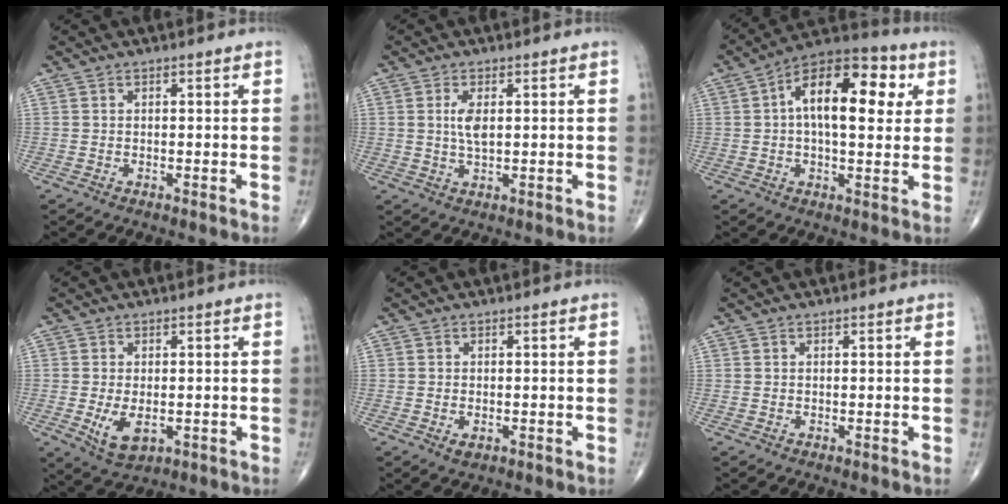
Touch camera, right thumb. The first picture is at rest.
{"total": 3.9, "force": [0.8, 1.6, 3.4], "torque": [-0.068, -0.005, 0.016]}
{"total": 17.6, "force": [3.9, 8.7, 14.8], "torque": [-0.202, 0.023, 0.048]}
{"total": 5.7, "force": [-1.1, 3.3, 4.6], "torque": [-0.075, -0.012, -0.010]}
{"total": 1.5, "force": [-0.4, 1.0, 1.1], "torque": [-0.015, -0.001, -0.005]}
{"total": 0.0}